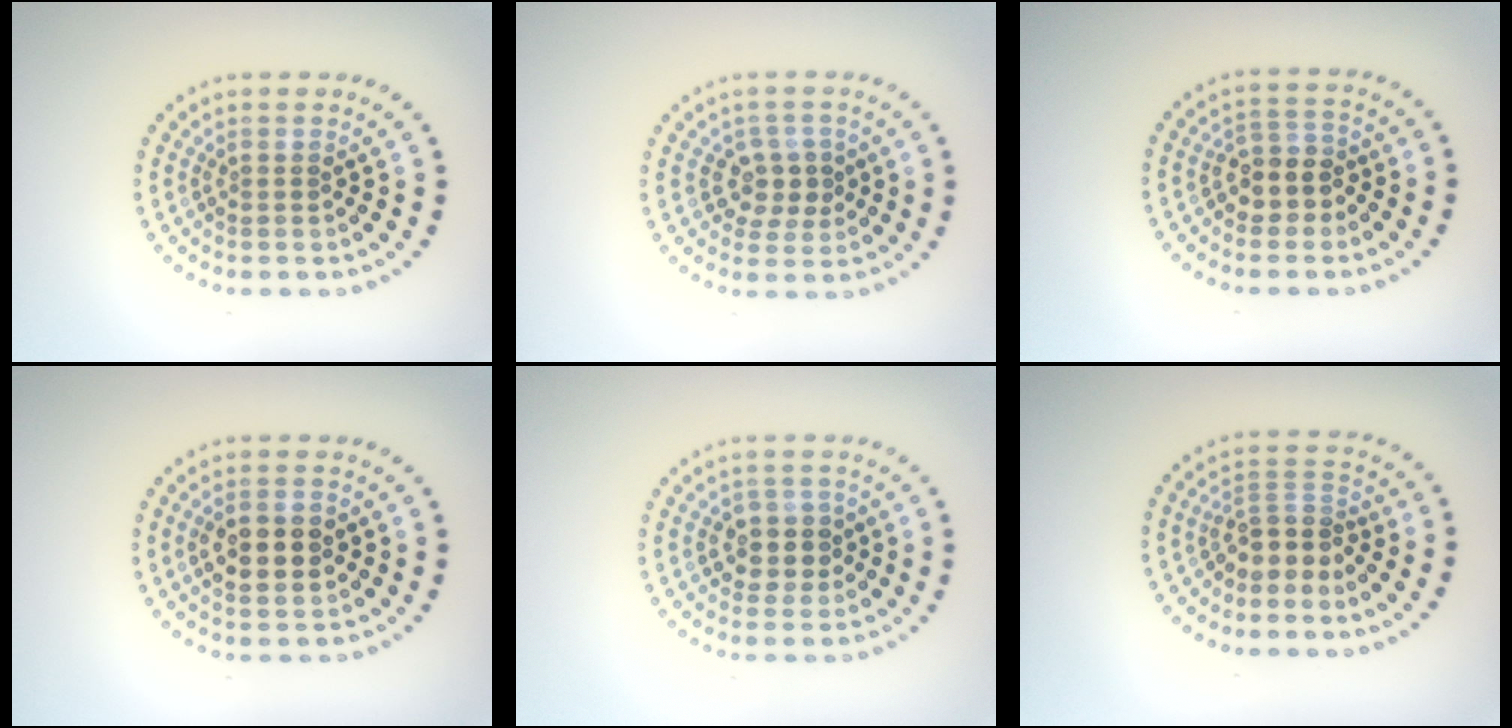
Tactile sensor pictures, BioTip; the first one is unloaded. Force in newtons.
{"total": 2.9, "press": 2.7, "slide": 1.0}
{"total": 2.9, "press": 2.6, "slide": 1.3}
{"total": 4.6, "press": 4.6, "slide": 0.3}
{"total": 3.1, "press": 3.0, "slide": 1.1}
{"total": 2.7, "press": 2.0, "slide": 1.7}